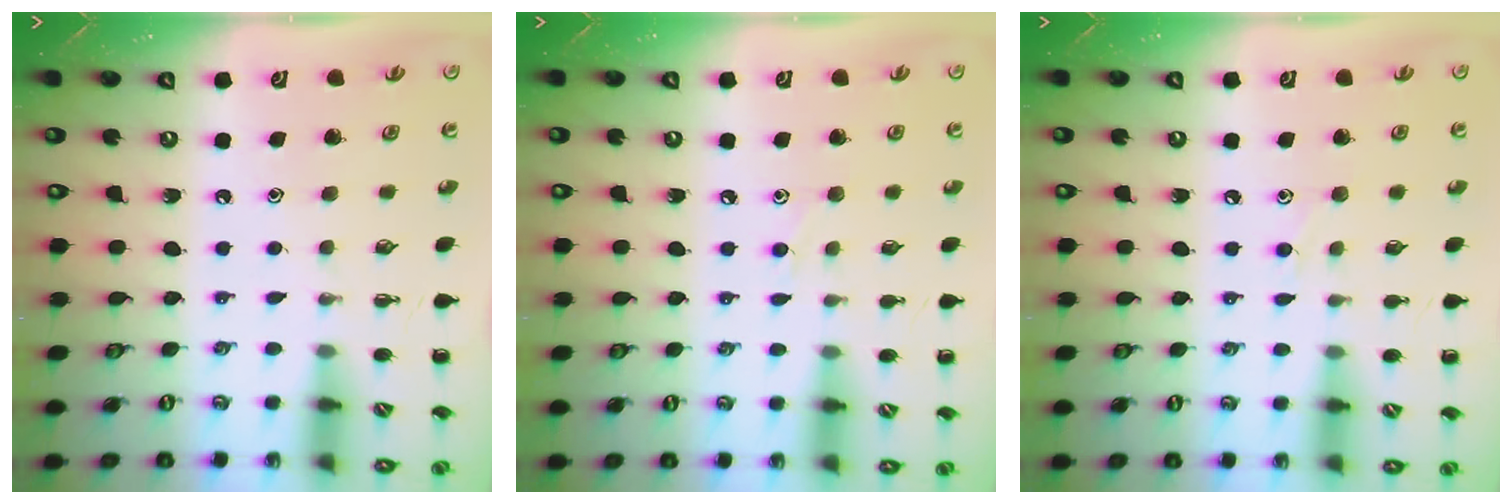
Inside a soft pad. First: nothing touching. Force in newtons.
{"total": 5.6, "press": 5.3, "slide": 1.9}
{"total": 5.6, "press": 5.3, "slide": 1.9}